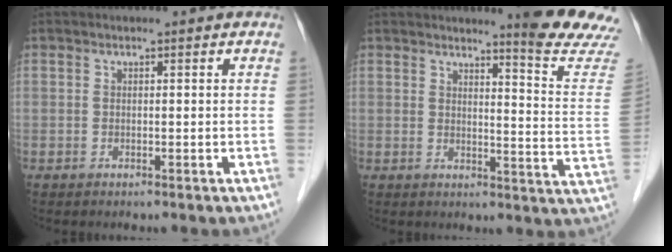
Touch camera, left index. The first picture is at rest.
{"total": 11.4, "force": [10.7, -1.5, 3.6], "torque": [-0.039, -0.090, 0.111]}